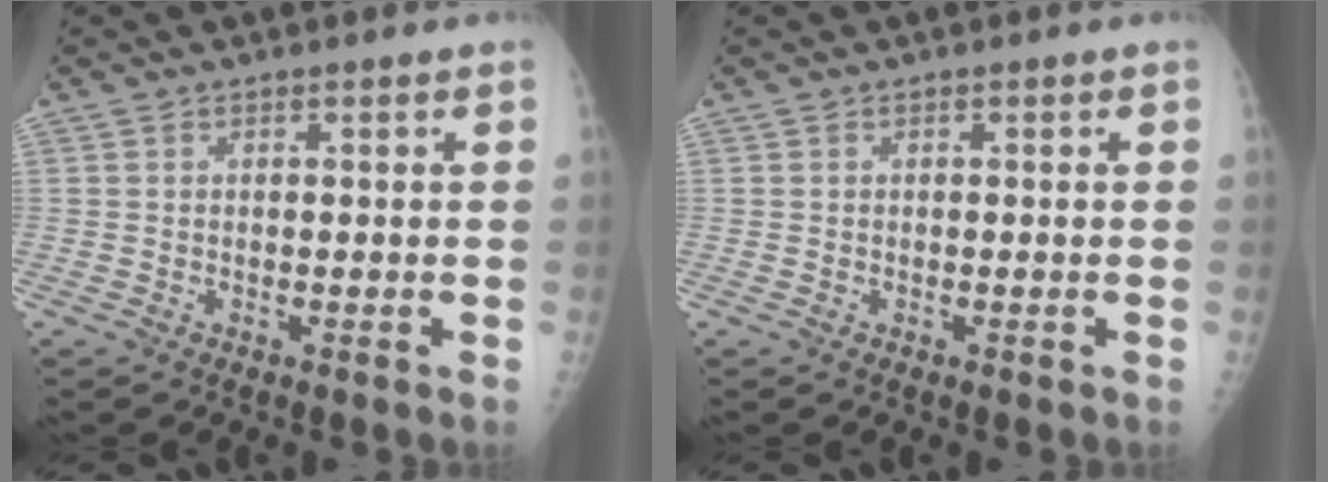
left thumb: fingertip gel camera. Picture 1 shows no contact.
{"total": 0.0}